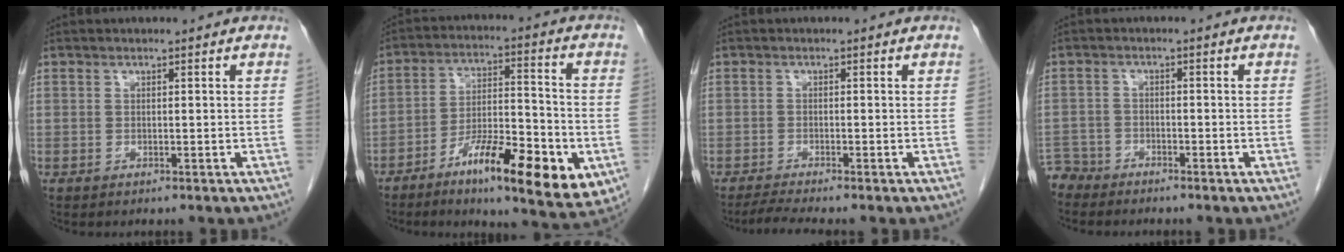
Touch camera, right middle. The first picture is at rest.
{"total": 16.6, "force": [-7.1, 3.8, 14.5], "torque": [-0.218, -0.003, -0.105]}
{"total": 2.7, "force": [-2.3, -0.8, 1.2], "torque": [-0.032, -0.012, -0.048]}
{"total": 4.0, "force": [-3.7, 1.2, -0.8], "torque": [0.018, -0.005, -0.075]}